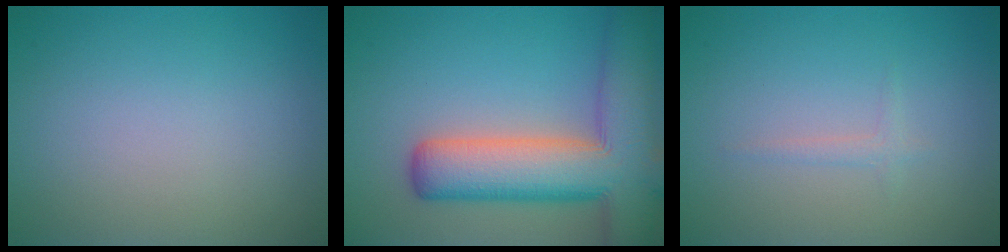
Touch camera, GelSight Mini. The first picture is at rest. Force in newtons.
{"total": 11.2, "press": 11.2, "slide": 0.7}
{"total": 0.9, "press": 0.9, "slide": 0.1}